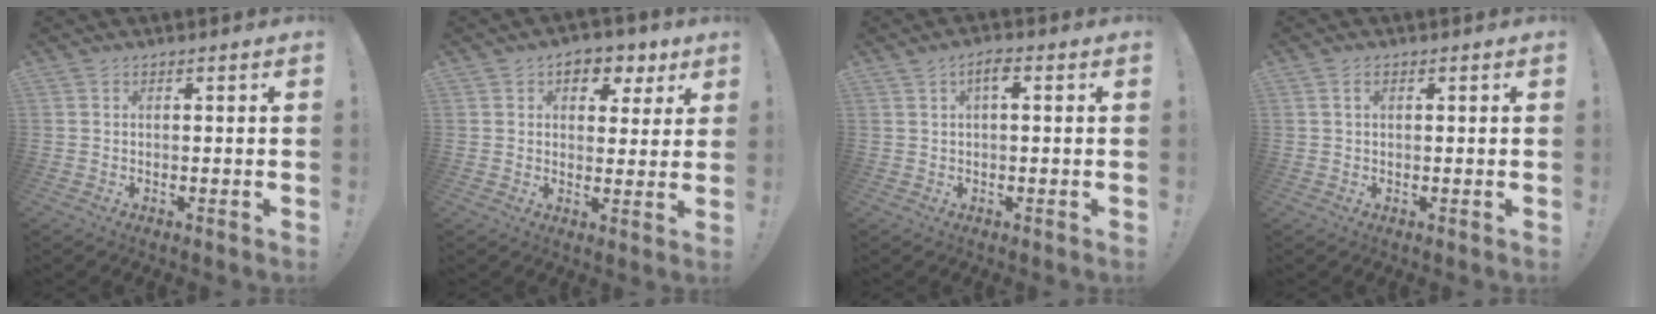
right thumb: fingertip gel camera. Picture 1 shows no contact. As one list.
[{"total": 7.3, "force": [3.8, 5.1, 3.6], "torque": [-0.038, -0.019, 0.069]}, {"total": 3.2, "force": [0.9, 0.9, 2.9], "torque": [-0.053, 0.006, 0.011]}, {"total": 1.7, "force": [0.7, 0.9, 1.3], "torque": [-0.023, 0.001, 0.011]}]